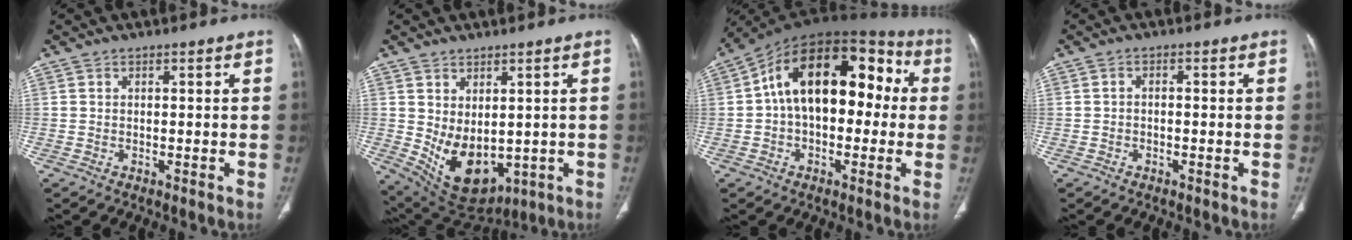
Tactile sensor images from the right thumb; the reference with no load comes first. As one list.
[{"total": 11.6, "force": [-0.6, 7.3, 9.0], "torque": [-0.130, -0.014, 0.029]}, {"total": 19.7, "force": [1.6, 12.0, 15.6], "torque": [-0.209, 0.059, 0.013]}, {"total": 0.9, "force": [-0.3, 0.6, 0.6], "torque": [-0.007, 0.004, -0.008]}]